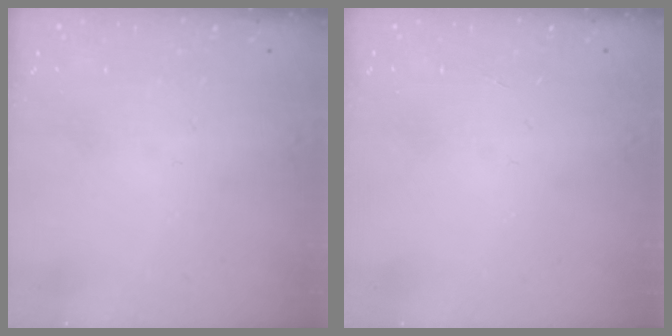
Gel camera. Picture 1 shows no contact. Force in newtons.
{"total": 0.0}